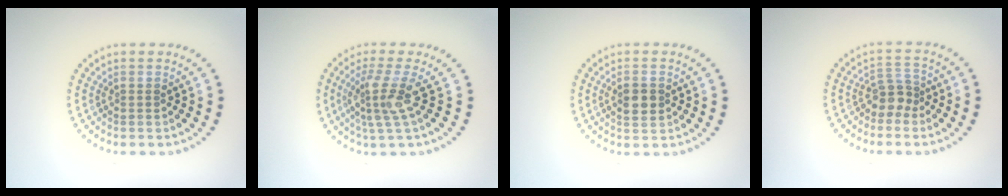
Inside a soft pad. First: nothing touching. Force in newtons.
{"total": 3.4, "press": 2.5, "slide": 2.3}
{"total": 2.2, "press": 2.2, "slide": 0.1}
{"total": 2.3, "press": 1.8, "slide": 1.5}